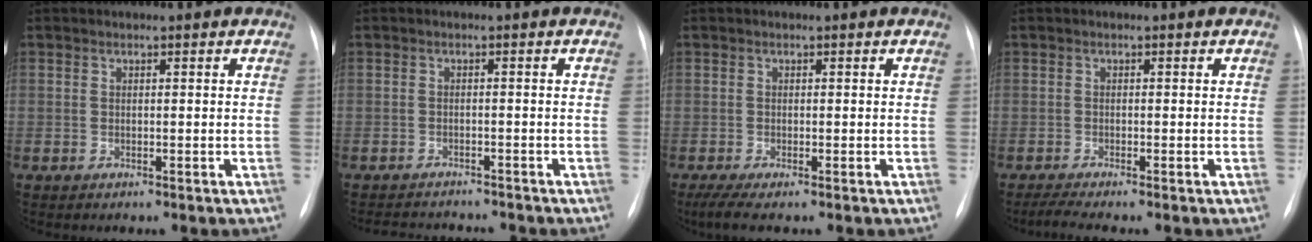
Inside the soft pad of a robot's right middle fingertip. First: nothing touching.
{"total": 6.2, "force": [-6.0, 1.1, 1.1], "torque": [-0.012, 0.002, -0.082]}
{"total": 2.4, "force": [-1.6, 0.3, 1.9], "torque": [-0.039, -0.010, -0.031]}
{"total": 2.4, "force": [-1.9, -0.4, 1.4], "torque": [-0.036, -0.008, -0.039]}